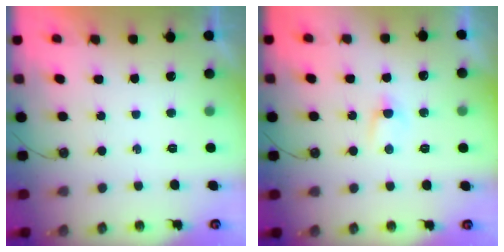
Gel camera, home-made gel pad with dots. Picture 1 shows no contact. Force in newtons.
{"total": 2.5, "press": 2.5, "slide": 0.4}